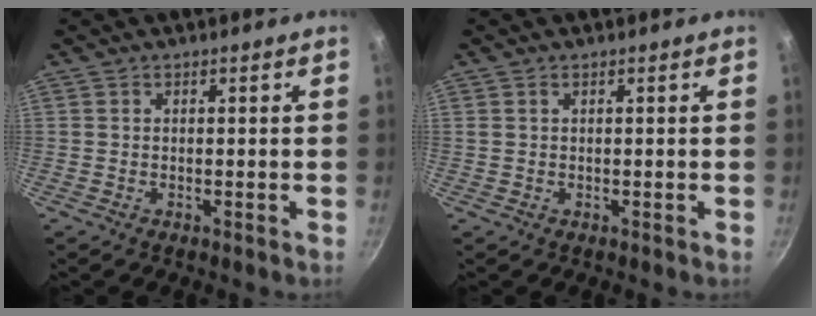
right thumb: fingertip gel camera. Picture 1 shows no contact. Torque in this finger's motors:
{"motor_torque": [-0.06, -0.13, -0.11, -0.07, 0.06]}